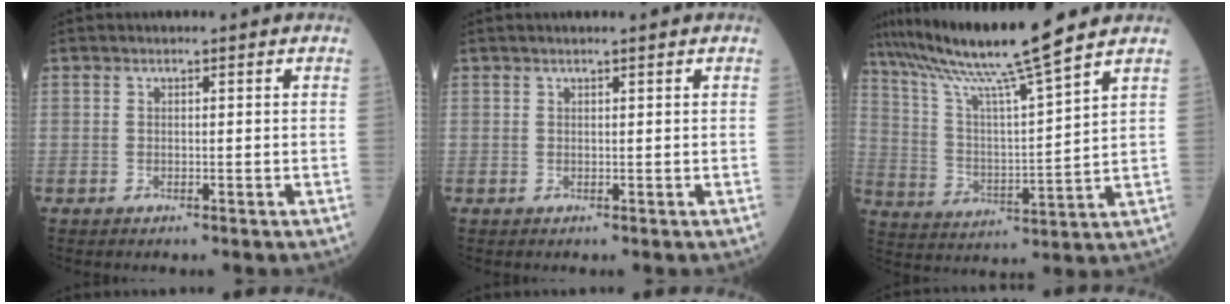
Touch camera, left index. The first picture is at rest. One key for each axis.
{"total": 1.0, "fx": 0.8, "fy": -0.1, "fz": 0.6, "tx": -0.009, "ty": 0.005, "tz": 0.015}
{"total": 14.3, "fx": 11.9, "fy": -1.9, "fz": 7.7, "tx": -0.146, "ty": 0.001, "tz": 0.215}